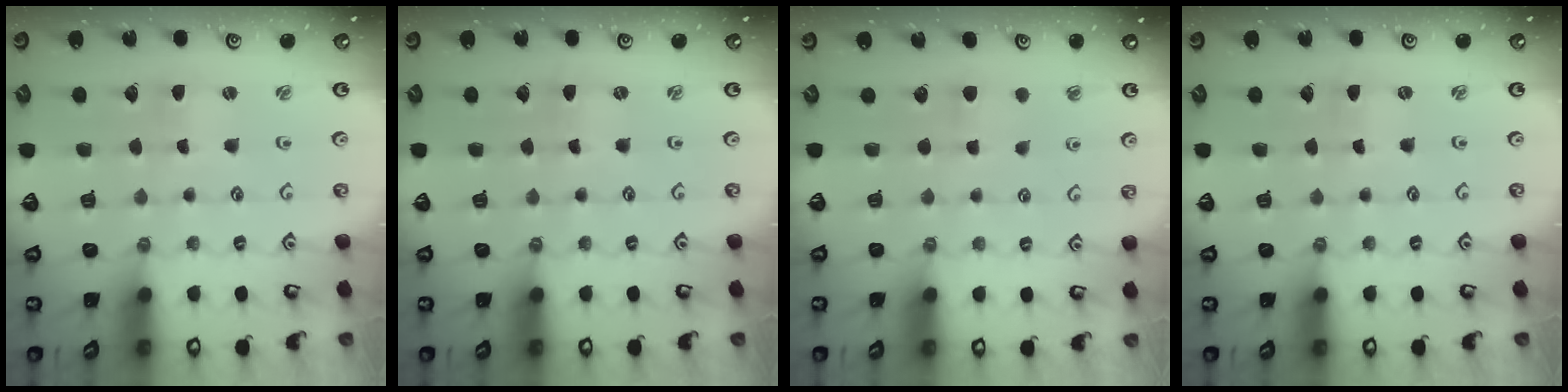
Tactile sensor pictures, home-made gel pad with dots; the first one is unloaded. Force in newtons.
{"total": 0.0}
{"total": 5.0, "press": 4.9, "slide": 0.7}
{"total": 0.0}